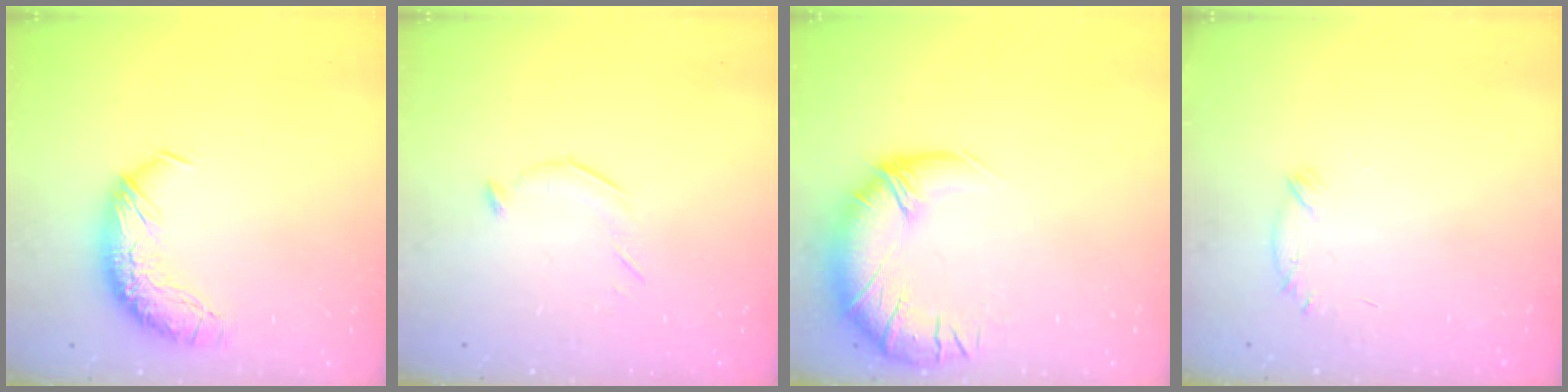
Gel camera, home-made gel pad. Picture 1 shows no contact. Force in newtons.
{"total": 5.9, "press": 5.8, "slide": 1.1}
{"total": 2.9, "press": 0.1, "slide": 2.9}
{"total": 6.6, "press": 6.6, "slide": 1.0}